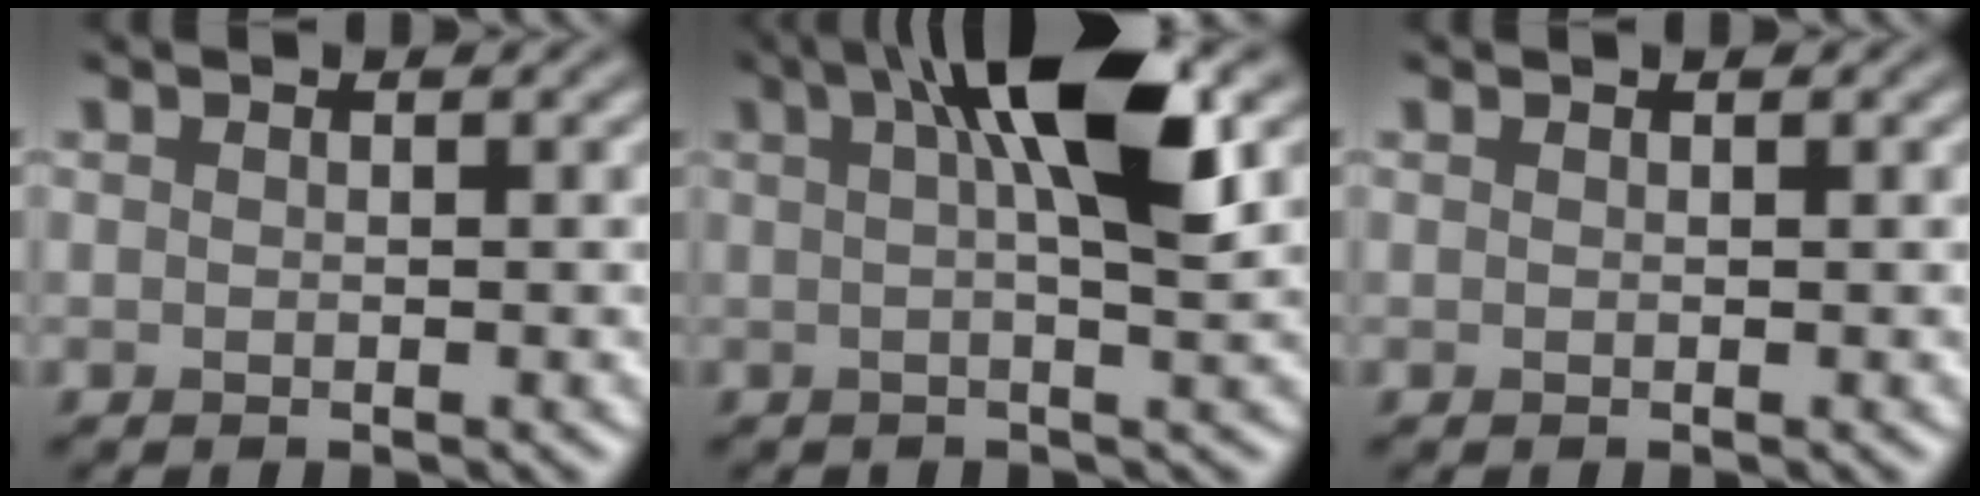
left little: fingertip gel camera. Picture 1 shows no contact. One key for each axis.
{"total": 6.9, "fx": 2.4, "fy": 1.0, "fz": 6.5, "tx": -0.095, "ty": 0.003, "tz": 0.048}
{"total": 0.0}